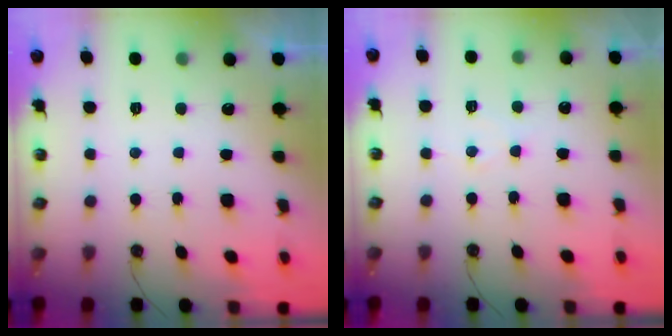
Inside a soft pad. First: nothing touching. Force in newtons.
{"total": 5.9, "press": 5.9, "slide": 0.8}